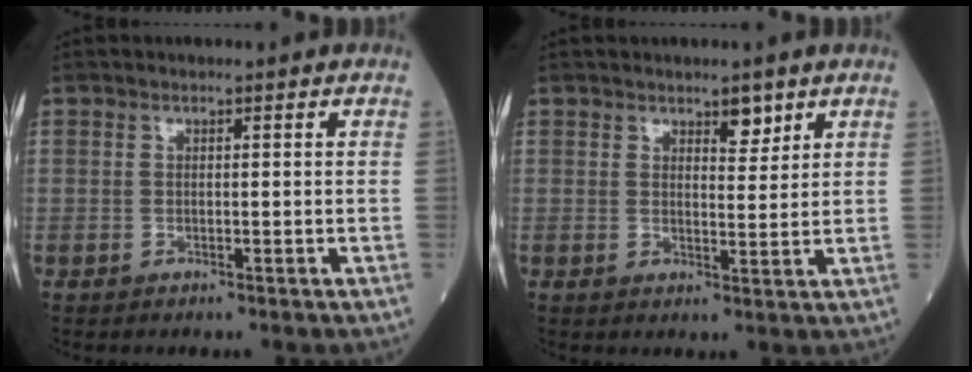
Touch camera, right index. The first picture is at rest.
{"total": 2.9, "force": [2.1, 1.1, 1.8], "torque": [-0.023, -0.004, 0.033]}